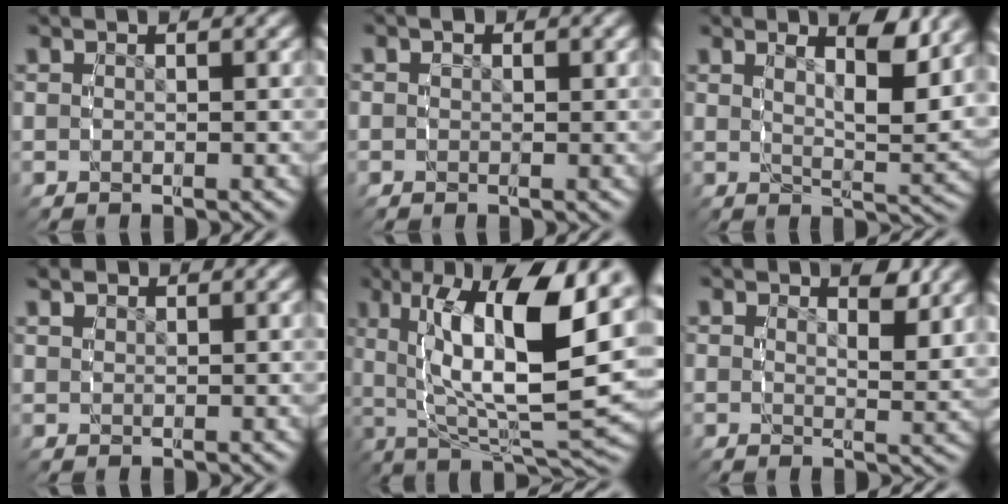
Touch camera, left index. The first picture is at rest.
{"total": 0.7, "force": [0.0, 0.6, 0.2], "torque": [-0.003, 0.004, -0.006]}
{"total": 5.2, "force": [2.5, 0.9, 4.5], "torque": [-0.066, -0.008, 0.041]}
{"total": 1.1, "force": [1.0, 0.3, 0.3], "torque": [-0.008, -0.003, 0.021]}
{"total": 15.1, "force": [1.7, 6.2, 13.7], "torque": [-0.208, 0.009, 0.036]}
{"total": 2.3, "force": [1.5, 0.5, 1.7], "torque": [-0.026, -0.014, 0.024]}